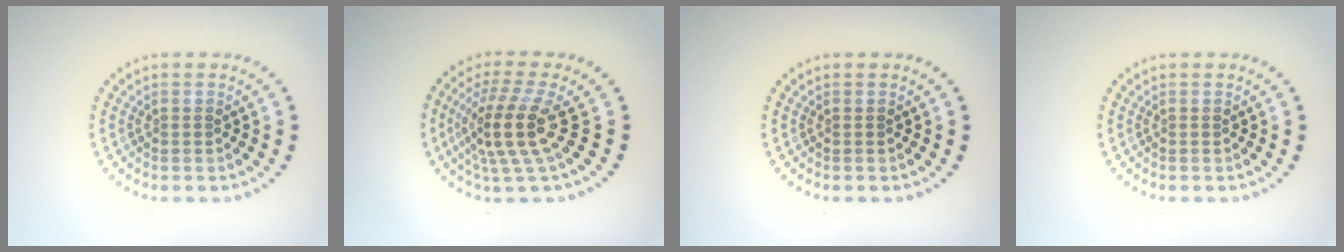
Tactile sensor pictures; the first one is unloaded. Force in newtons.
{"total": 4.7, "press": 3.5, "slide": 3.1}
{"total": 0.0}
{"total": 0.0}